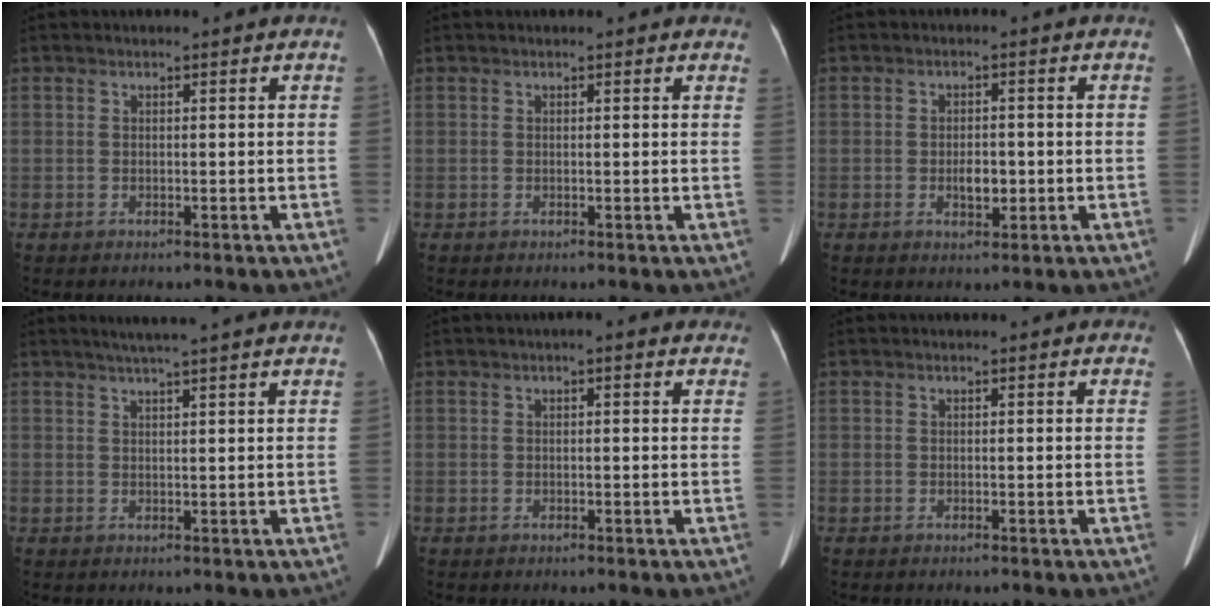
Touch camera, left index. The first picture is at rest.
{"total": 2.8, "force": [2.5, 1.0, 1.0], "torque": [-0.006, 0.006, 0.011]}
{"total": 3.0, "force": [-0.7, 1.5, 2.5], "torque": [-0.042, 0.002, -0.007]}
{"total": 9.0, "force": [7.7, -0.4, 4.8], "torque": [-0.071, 0.028, 0.090]}
{"total": 3.0, "force": [2.0, 0.9, 2.0], "torque": [-0.015, 0.018, 0.020]}
{"total": 2.6, "force": [2.3, 0.8, 0.9], "torque": [-0.009, 0.007, 0.011]}